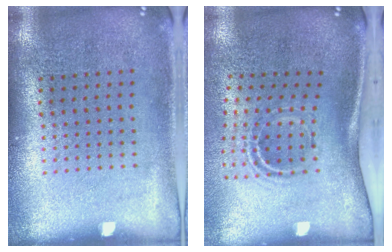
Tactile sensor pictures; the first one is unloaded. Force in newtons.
{"total": 2.1, "press": 1.2, "slide": 1.7}